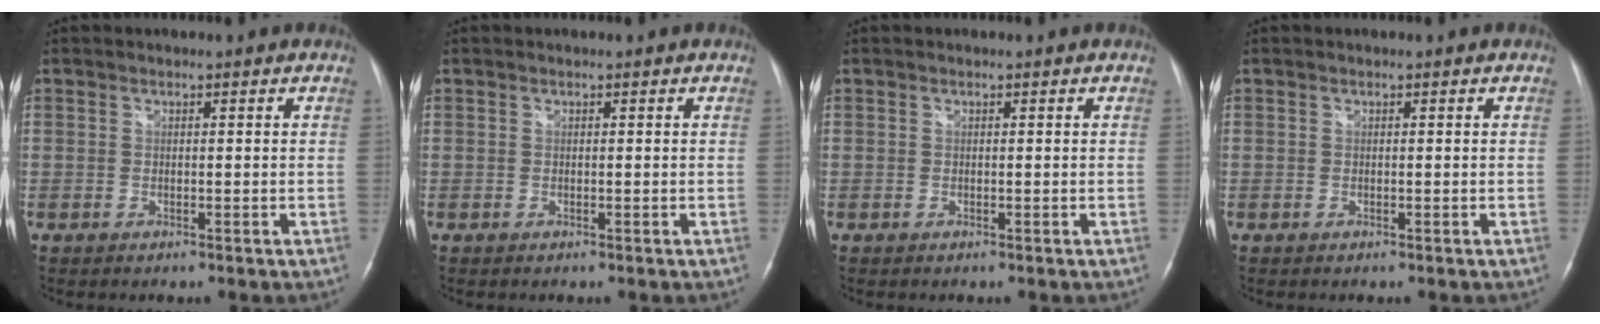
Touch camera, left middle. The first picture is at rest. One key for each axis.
{"total": 0.0}
{"total": 0.0}
{"total": 0.0}